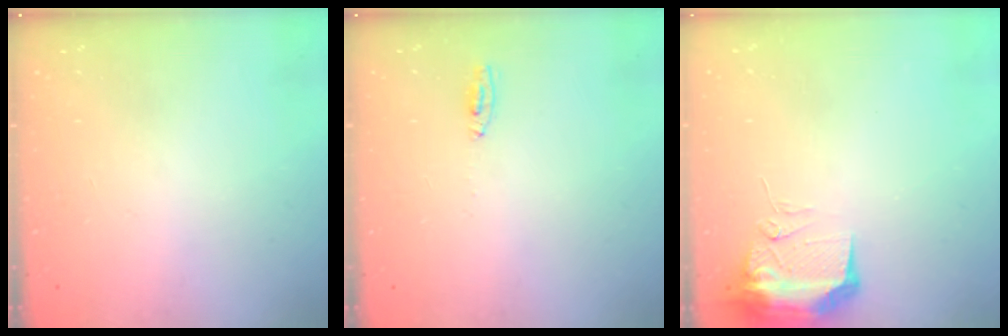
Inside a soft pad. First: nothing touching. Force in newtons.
{"total": 4.2, "press": 2.6, "slide": 3.3}
{"total": 16.8, "press": 12.6, "slide": 11.1}